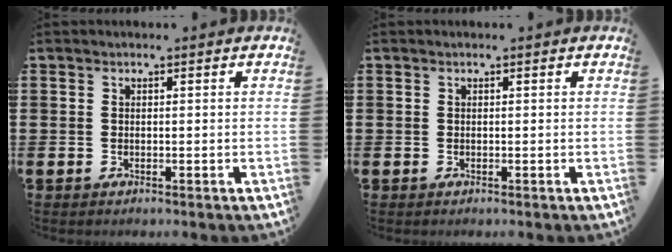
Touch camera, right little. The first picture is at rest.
{"total": 0.0}